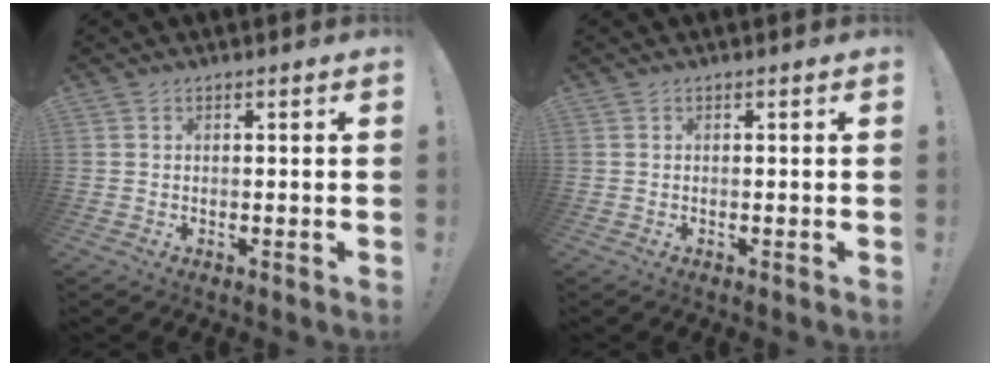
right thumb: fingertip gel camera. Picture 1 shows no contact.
{"total": 0.0}